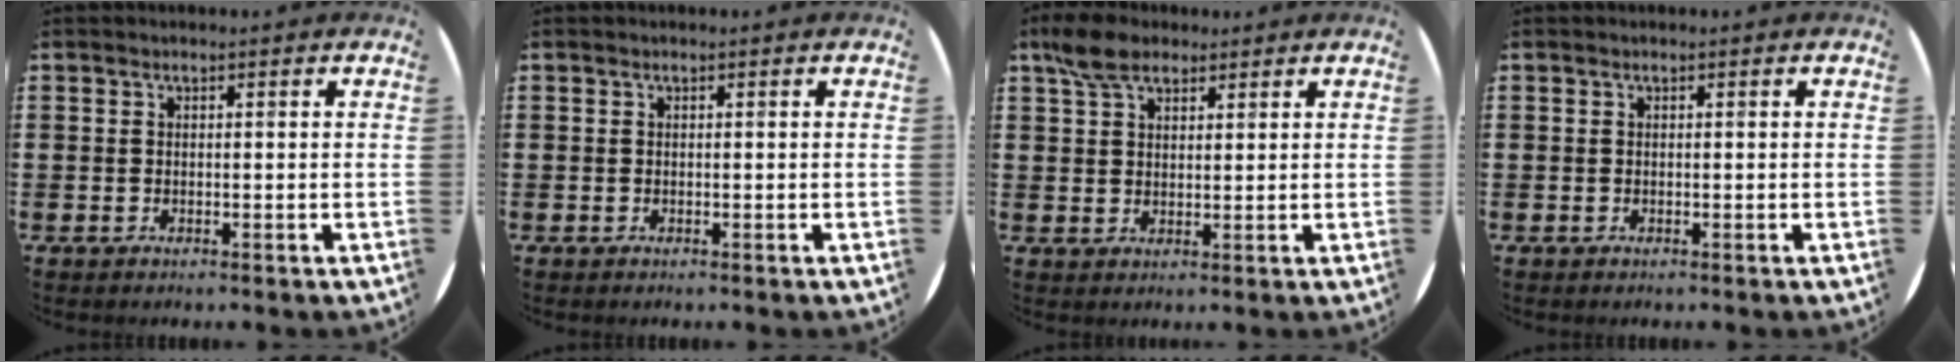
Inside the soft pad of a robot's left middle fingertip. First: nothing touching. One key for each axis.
{"total": 0.0}
{"total": 5.2, "fx": 3.9, "fy": 2.7, "fz": 2.2, "tx": -0.045, "ty": 0.004, "tz": 0.072}
{"total": 0.0}